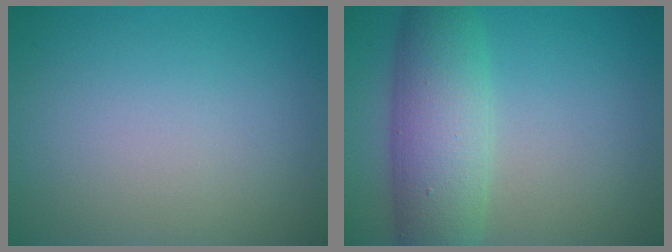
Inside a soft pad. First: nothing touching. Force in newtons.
{"total": 7.1, "press": 7.1, "slide": 0.2}